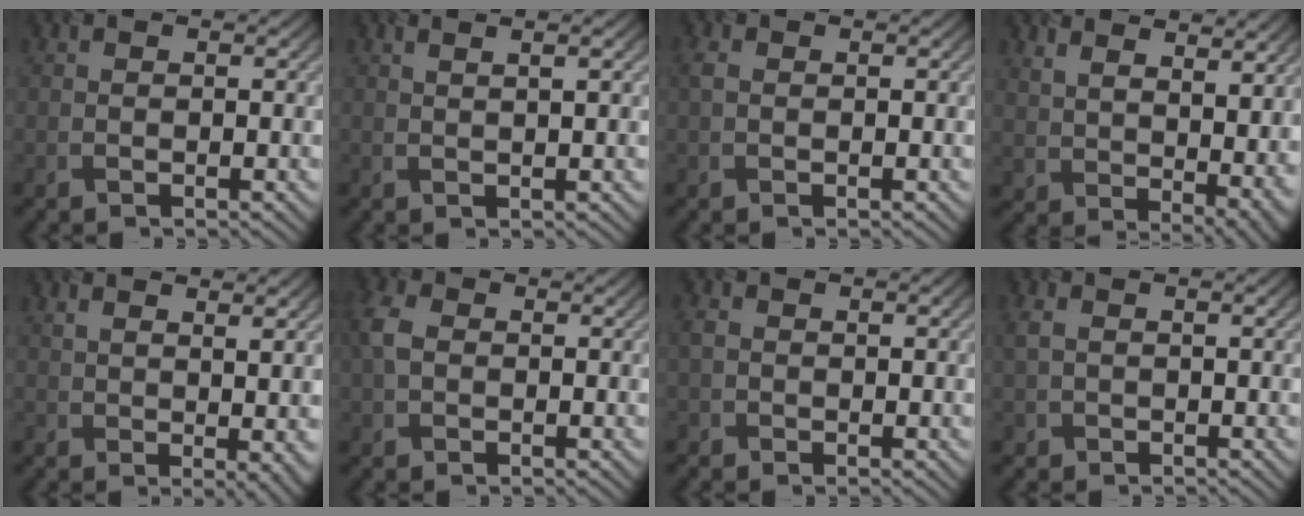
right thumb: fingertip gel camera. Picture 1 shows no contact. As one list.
[{"total": 2.4, "force": [1.2, 0.4, 2.0], "torque": [-0.026, 0.007, 0.013]}, {"total": 1.5, "force": [0.2, 1.1, 1.0], "torque": [-0.030, 0.007, 0.002]}, {"total": 10.8, "force": [6.1, 5.2, 7.3], "torque": [-0.137, -0.001, 0.122]}, {"total": 4.8, "force": [1.5, 1.5, 4.3], "torque": [-0.057, 0.003, 0.033]}, {"total": 4.0, "force": [0.2, 2.9, 2.7], "torque": [-0.077, 0.011, -0.004]}, {"total": 1.9, "force": [-0.1, 1.6, 1.0], "torque": [-0.026, 0.000, -0.007]}, {"total": 2.8, "force": [0.6, 1.7, 2.2], "torque": [-0.055, 0.005, 0.009]}]